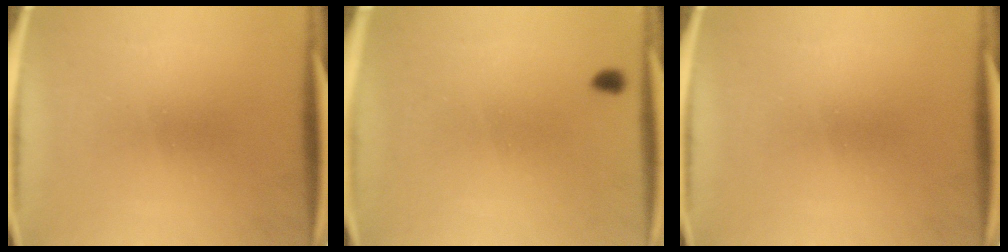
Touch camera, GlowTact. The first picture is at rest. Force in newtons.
{"total": 0.7}
{"total": 0.0}